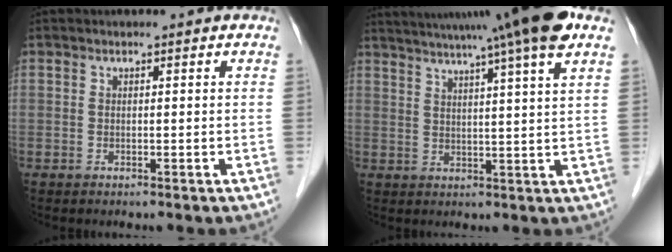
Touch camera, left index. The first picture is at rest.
{"total": 16.8, "force": [13.1, -1.4, 10.4], "torque": [-0.173, 0.015, 0.171]}